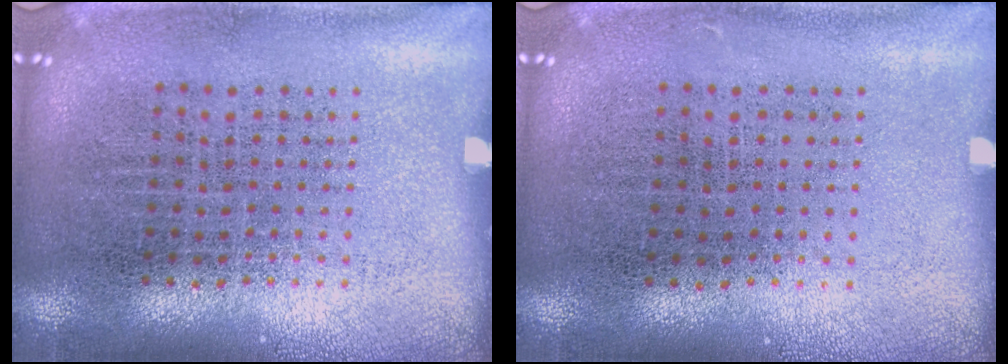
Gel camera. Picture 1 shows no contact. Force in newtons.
{"total": 0.0}